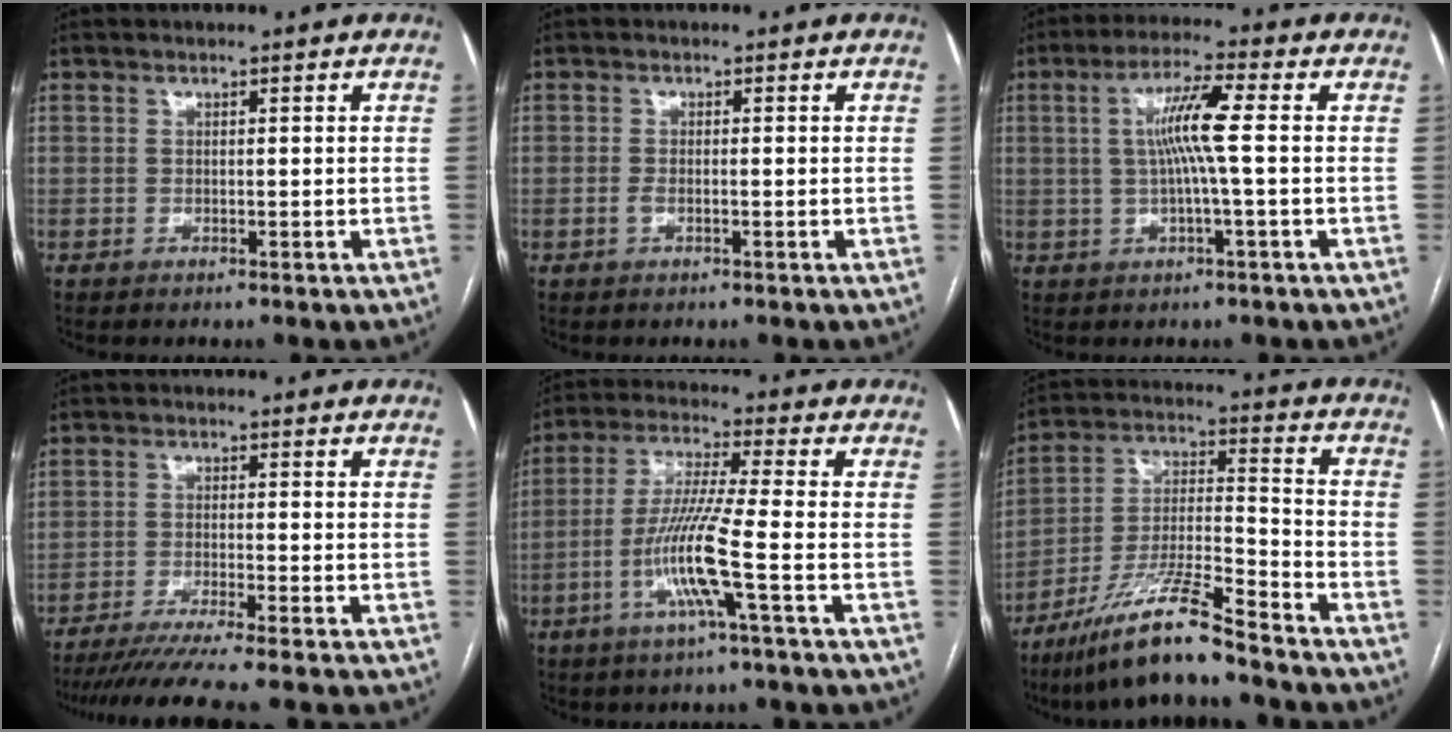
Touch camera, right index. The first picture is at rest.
{"total": 0.9, "force": [-0.4, 0.3, 0.8], "torque": [-0.021, -0.001, -0.007]}
{"total": 7.3, "force": [0.6, -0.3, 7.3], "torque": [-0.135, 0.010, 0.007]}
{"total": 11.1, "force": [-9.5, -1.6, 5.5], "torque": [-0.060, -0.031, -0.146]}
{"total": 10.2, "force": [-3.4, -1.2, 9.5], "torque": [-0.193, -0.009, -0.072]}
{"total": 14.5, "force": [-11.2, 0.6, 9.2], "torque": [-0.177, -0.016, -0.201]}